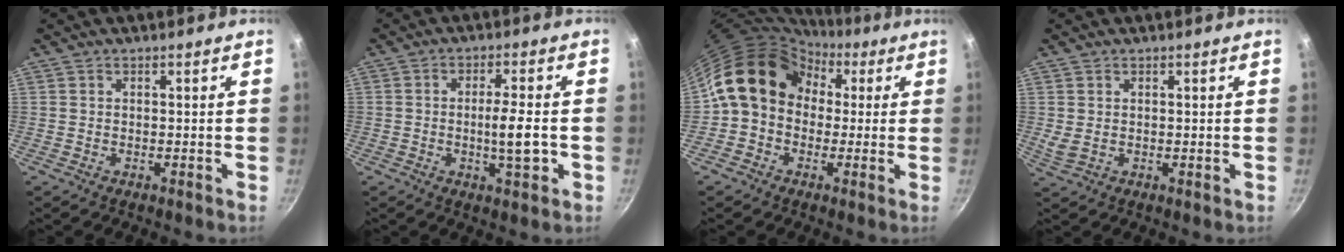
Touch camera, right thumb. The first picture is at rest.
{"total": 6.6, "force": [-1.2, 1.6, 6.3], "torque": [-0.100, 0.007, -0.022]}
{"total": 13.7, "force": [2.4, 11.2, 7.5], "torque": [-0.089, 0.034, 0.019]}
{"total": 2.2, "force": [0.7, 1.2, 1.7], "torque": [-0.035, -0.001, 0.021]}